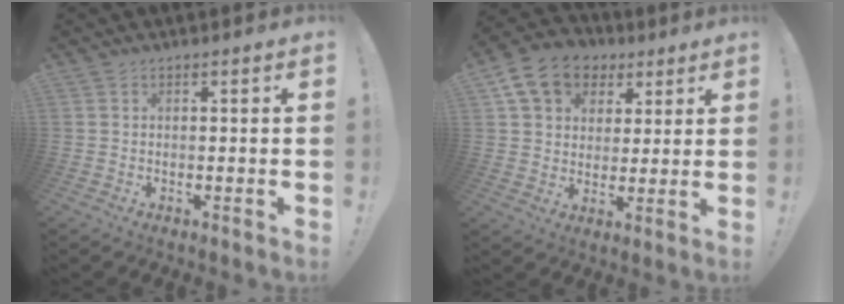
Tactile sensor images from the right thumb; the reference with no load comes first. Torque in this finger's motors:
{"motor_torque": [-0.39, 0.82, 0.86, 0.41, 0.22]}